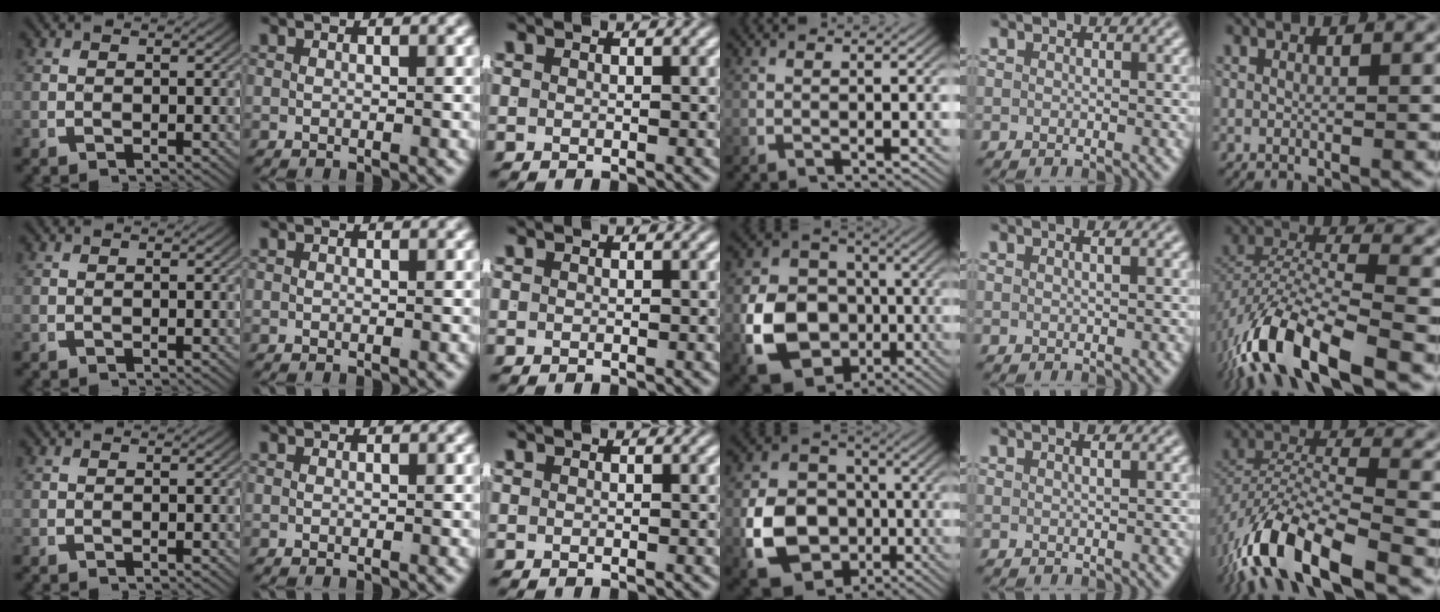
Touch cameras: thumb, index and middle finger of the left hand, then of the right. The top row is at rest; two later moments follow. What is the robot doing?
{"motion": "lift_and_place", "object": "jacket"}